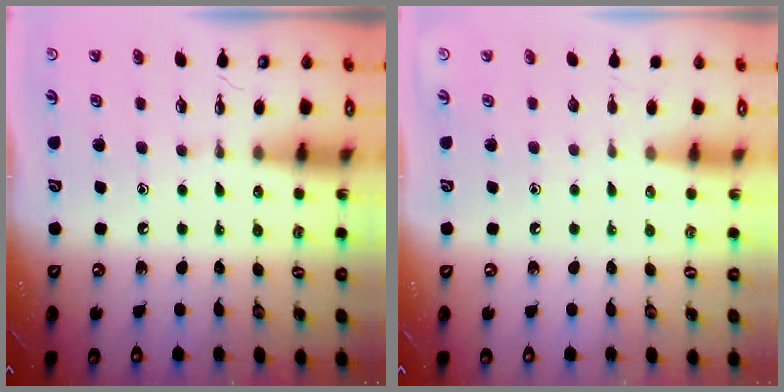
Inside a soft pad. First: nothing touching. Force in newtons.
{"total": 0.0}